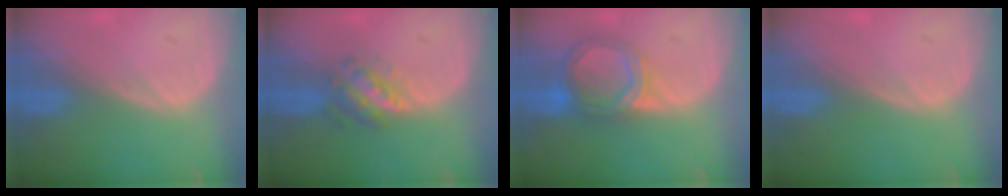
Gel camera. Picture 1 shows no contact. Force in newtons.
{"total": 4.9, "press": 4.4, "slide": 2.1}
{"total": 6.5, "press": 5.7, "slide": 3.1}
{"total": 0.0}